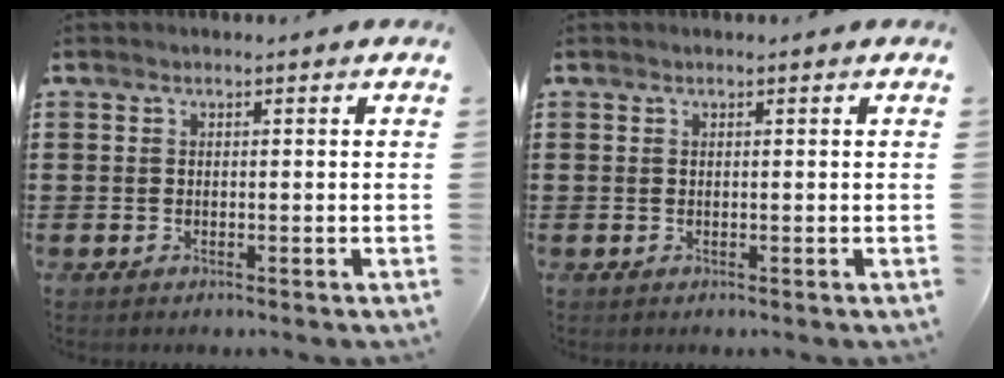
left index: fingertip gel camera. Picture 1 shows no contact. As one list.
[{"total": 0.0}]